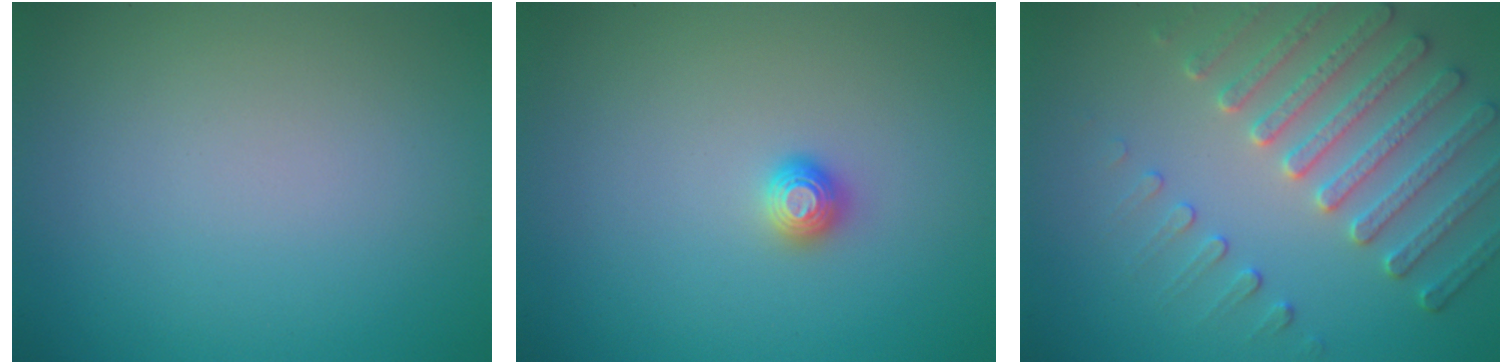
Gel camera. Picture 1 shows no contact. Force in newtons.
{"total": 1.1, "press": 1.1, "slide": 0.1}
{"total": 4.7, "press": 4.4, "slide": 1.7}